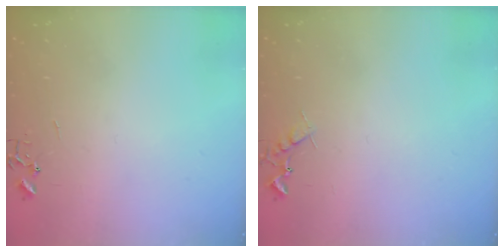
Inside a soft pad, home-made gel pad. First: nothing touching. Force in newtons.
{"total": 6.6, "press": 6.5, "slide": 0.7}